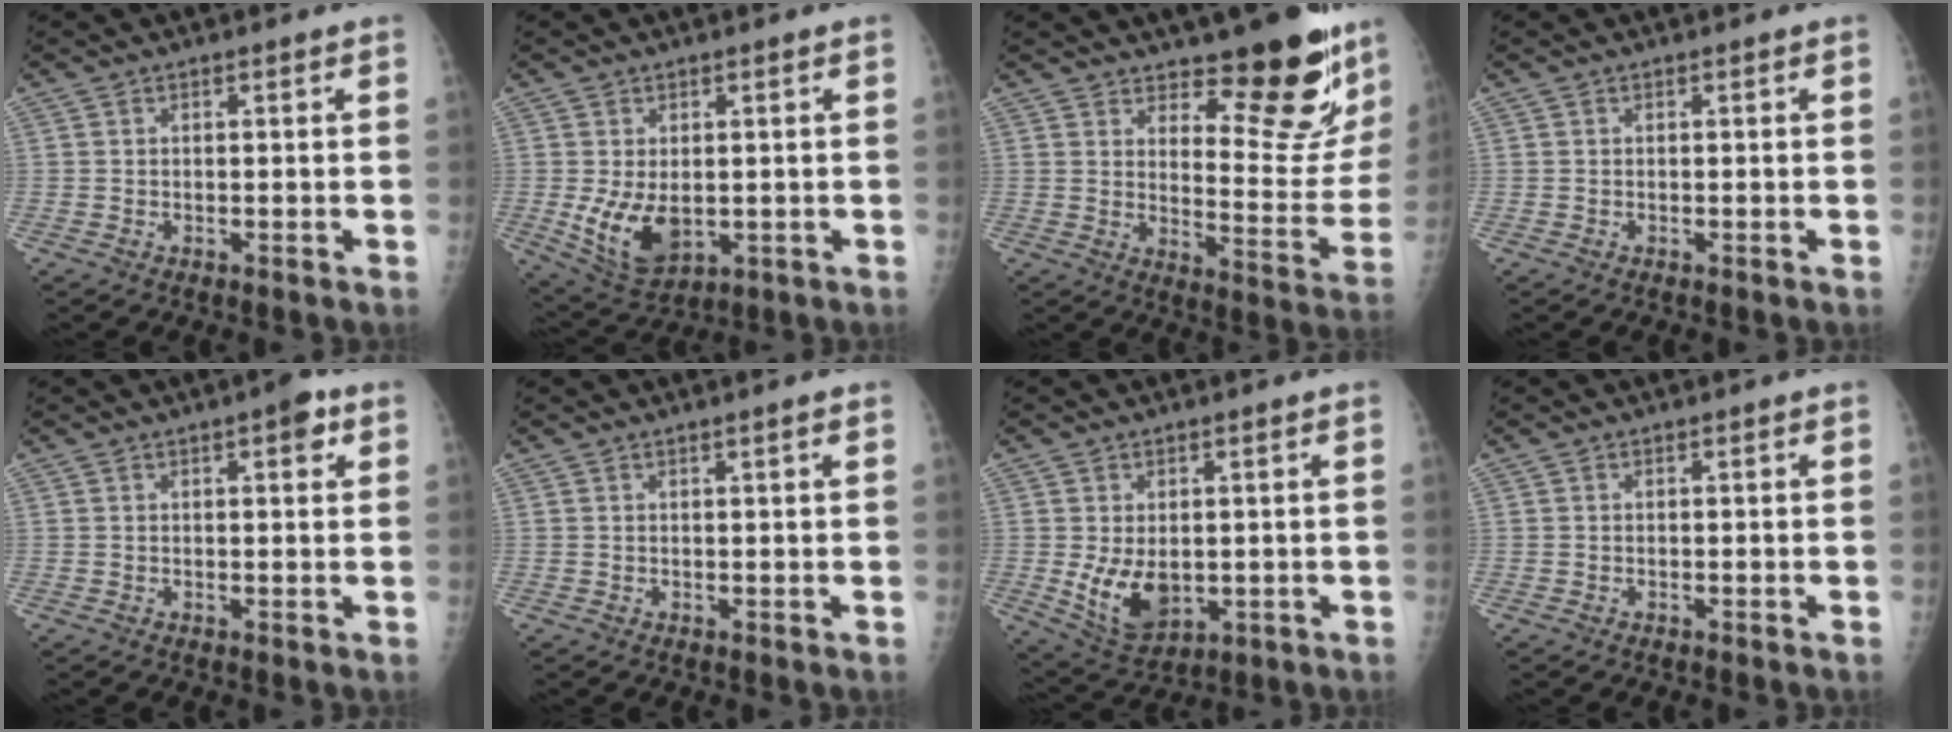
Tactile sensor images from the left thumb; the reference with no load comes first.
{"total": 9.1, "force": [-0.9, 5.6, 7.1], "torque": [-0.119, -0.016, 0.003]}
{"total": 17.0, "force": [12.9, 5.5, 9.7], "torque": [-0.075, -0.121, 0.174]}
{"total": 0.0}
{"total": 2.3, "force": [1.1, 0.8, 1.8], "torque": [-0.019, 0.000, 0.012]}
{"total": 1.1, "force": [0.7, -0.1, 0.9], "torque": [-0.015, -0.002, 0.012]}
{"total": 8.7, "force": [-0.6, 5.7, 6.6], "torque": [-0.099, -0.016, 0.011]}
{"total": 0.0}